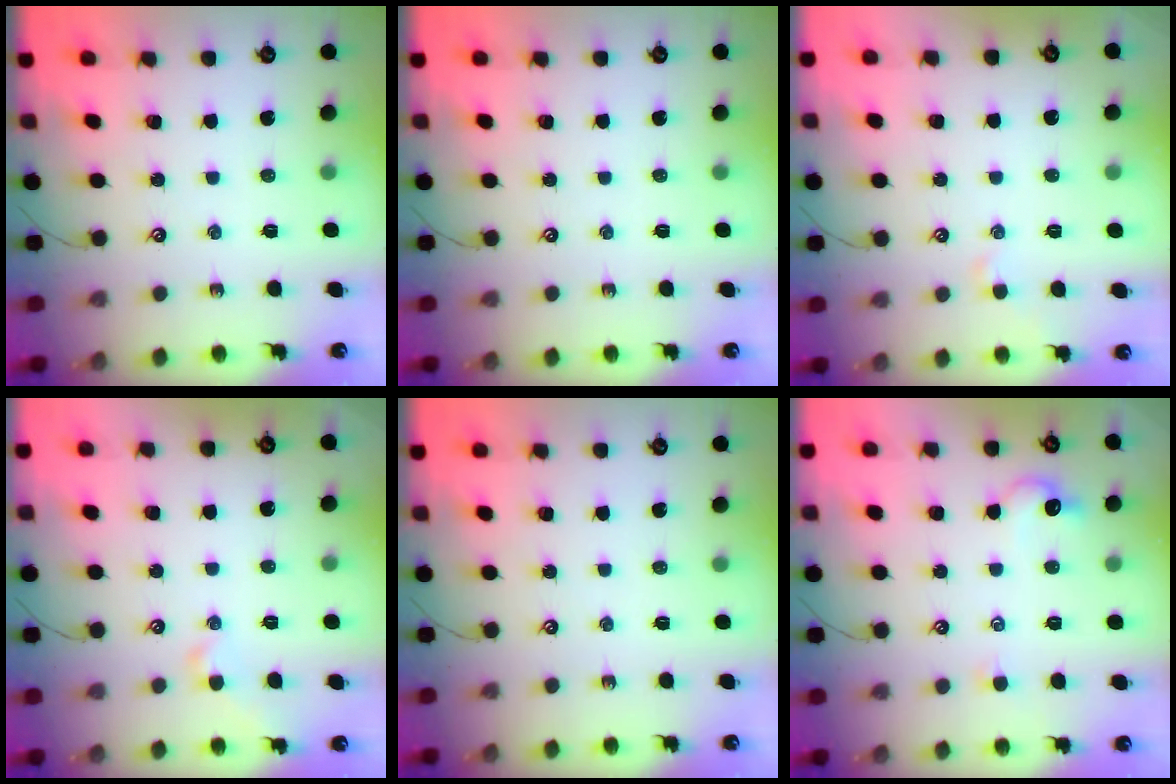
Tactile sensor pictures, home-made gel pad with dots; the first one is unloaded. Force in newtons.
{"total": 0.0}
{"total": 0.9, "press": 0.8, "slide": 0.5}
{"total": 1.2, "press": 1.2, "slide": 0.1}
{"total": 0.0}
{"total": 3.0, "press": 2.9, "slide": 0.6}